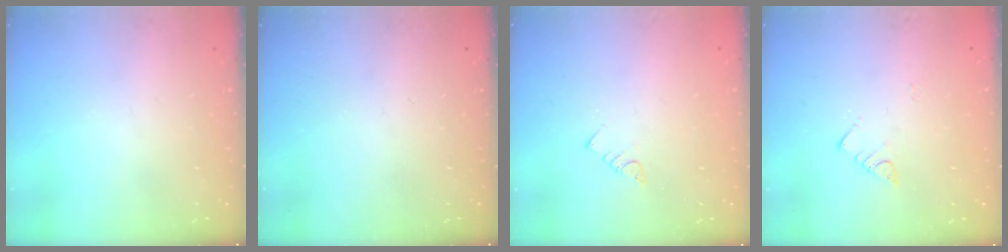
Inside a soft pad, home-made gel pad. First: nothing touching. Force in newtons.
{"total": 0.0}
{"total": 2.8, "press": 2.7, "slide": 0.3}
{"total": 3.2, "press": 3.2, "slide": 0.0}